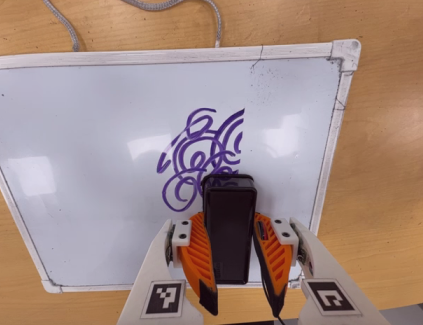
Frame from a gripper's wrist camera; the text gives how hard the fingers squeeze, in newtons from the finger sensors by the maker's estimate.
{"total": 13.7, "left": 13.0, "right": 14.3}